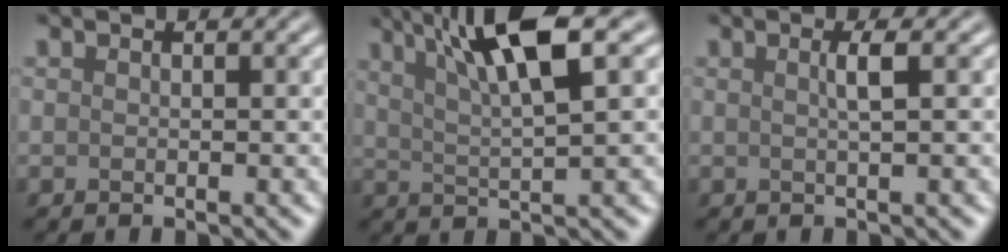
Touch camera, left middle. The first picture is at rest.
{"total": 7.2, "force": [3.3, 1.3, 6.2], "torque": [-0.107, 0.016, 0.066]}
{"total": 1.4, "force": [-0.1, 0.2, 1.4], "torque": [-0.026, 0.006, 0.000]}